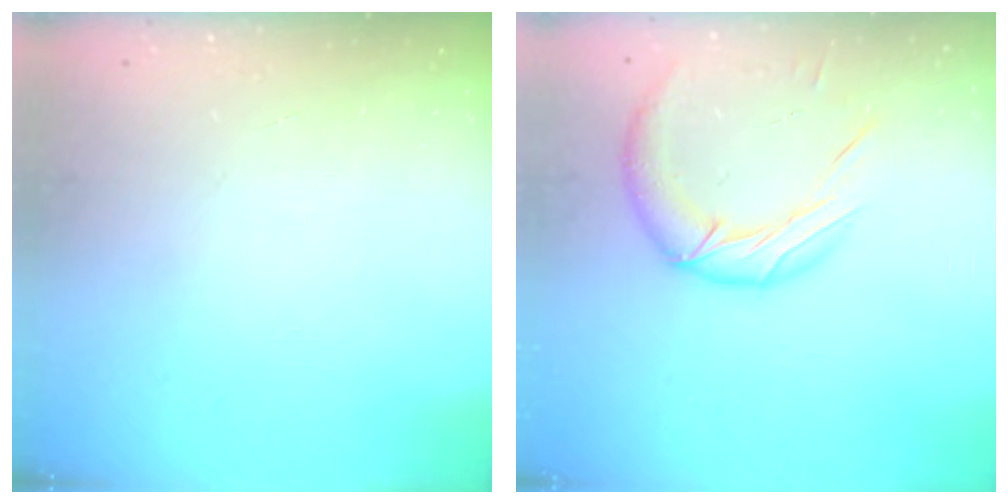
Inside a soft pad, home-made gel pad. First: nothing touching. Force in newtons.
{"total": 13.1, "press": 13.0, "slide": 1.0}